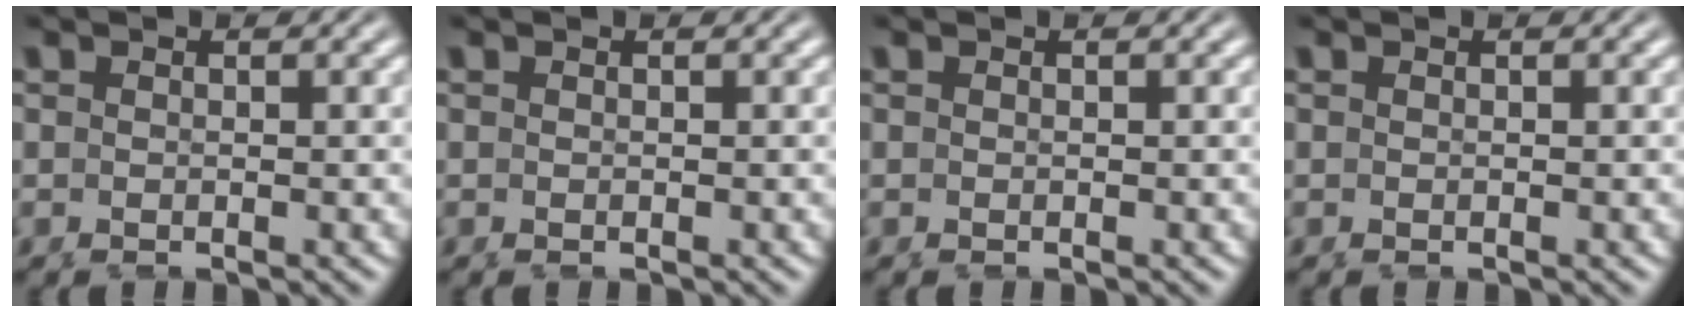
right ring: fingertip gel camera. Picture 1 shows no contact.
{"total": 0.0}
{"total": 0.0}
{"total": 0.0}